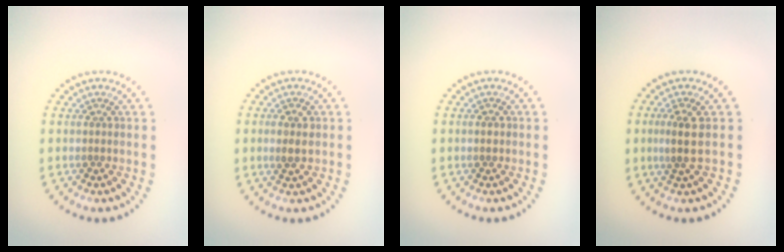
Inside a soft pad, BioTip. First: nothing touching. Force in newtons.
{"total": 1.6, "press": 1.6, "slide": 0.2}
{"total": 1.0, "press": 1.0, "slide": 0.1}
{"total": 2.4, "press": 2.1, "slide": 1.2}